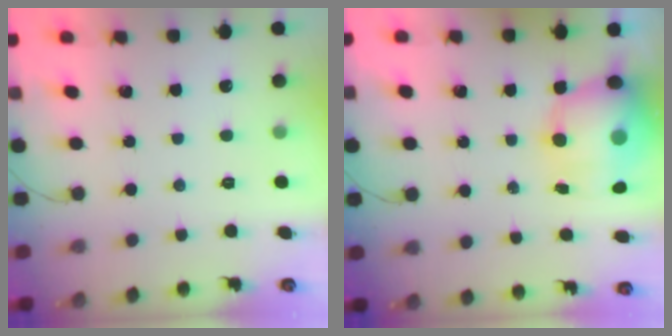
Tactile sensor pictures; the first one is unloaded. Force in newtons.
{"total": 11.4, "press": 11.0, "slide": 2.8}